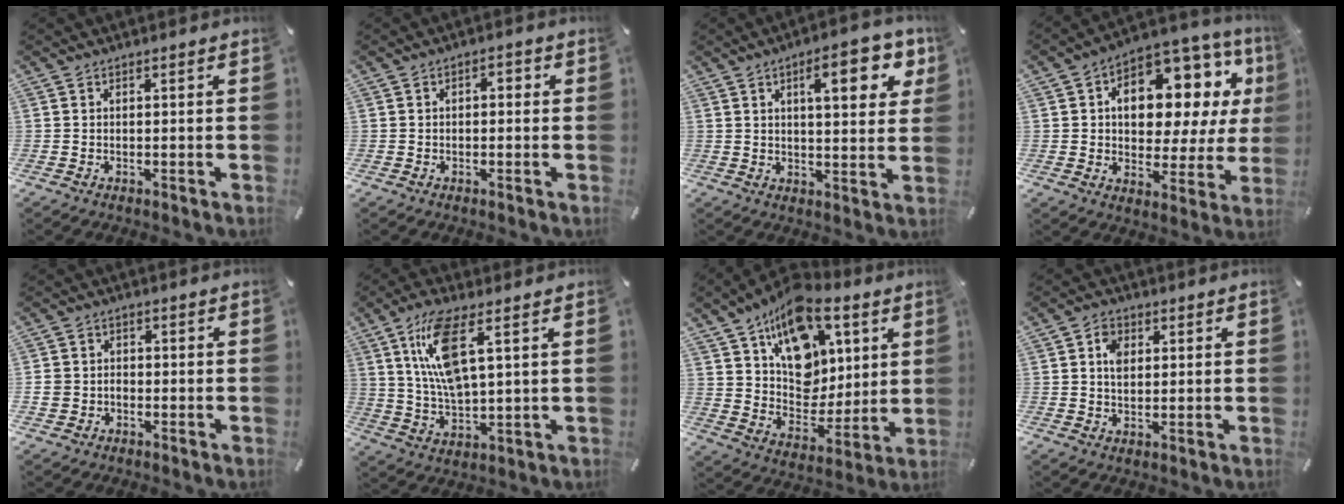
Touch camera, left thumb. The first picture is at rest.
{"total": 1.7, "force": [-0.8, 1.0, 1.1], "torque": [-0.021, 0.009, -0.019]}
{"total": 12.5, "force": [5.3, 4.6, 10.3], "torque": [-0.140, -0.012, 0.081]}
{"total": 13.9, "force": [4.6, 9.2, 9.2], "torque": [-0.135, -0.039, 0.081]}
{"total": 3.8, "force": [-1.4, 3.3, 1.2], "torque": [-0.027, 0.007, -0.029]}
{"total": 12.6, "force": [5.0, 4.3, 10.8], "torque": [-0.237, -0.005, 0.086]}
{"total": 17.9, "force": [9.3, 12.6, 8.6], "torque": [-0.137, -0.059, 0.170]}
{"total": 4.3, "force": [1.0, 3.3, 2.6], "torque": [-0.040, 0.003, 0.014]}